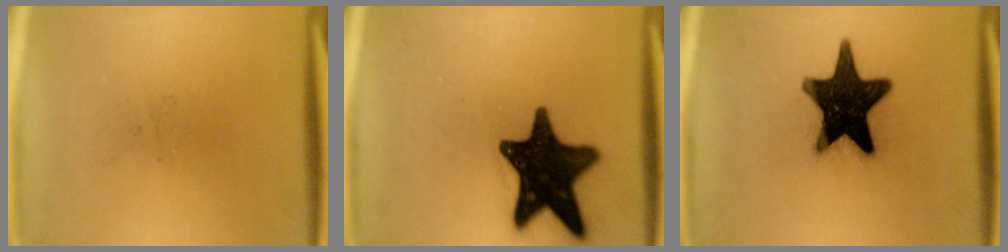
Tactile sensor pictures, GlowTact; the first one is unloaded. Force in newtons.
{"total": 17.5}
{"total": 19.1}